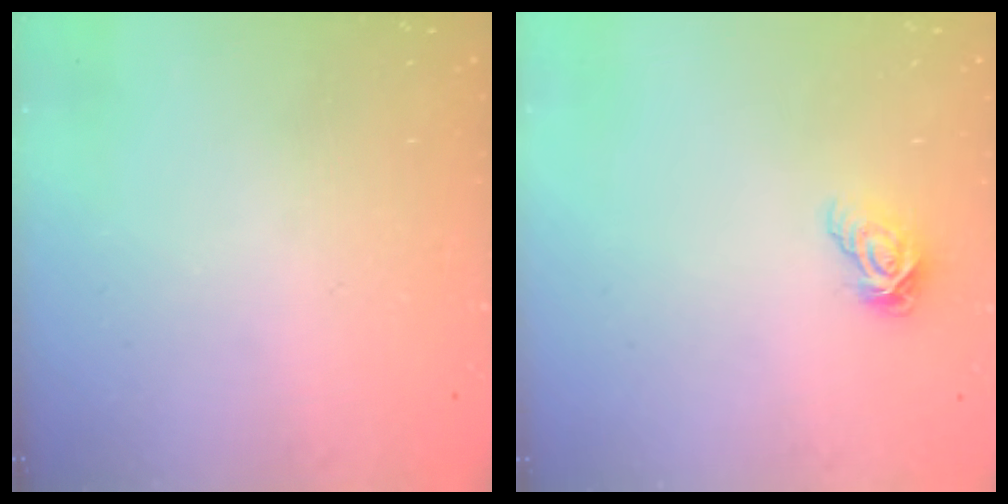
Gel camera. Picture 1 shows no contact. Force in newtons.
{"total": 8.0, "press": 7.9, "slide": 1.2}